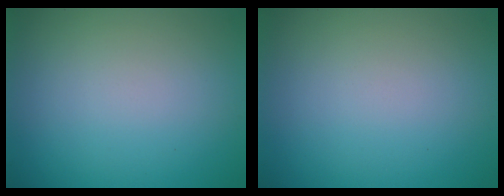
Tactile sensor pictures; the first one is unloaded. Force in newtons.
{"total": 0.0}